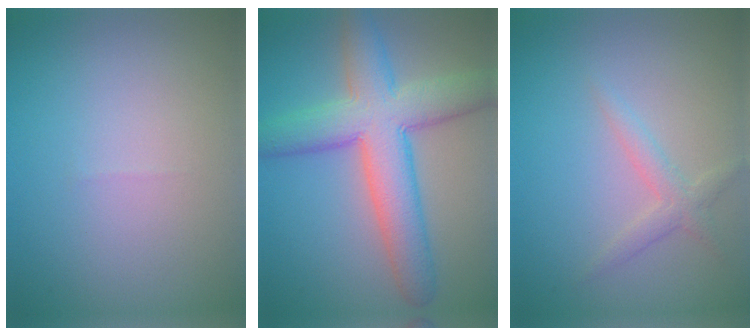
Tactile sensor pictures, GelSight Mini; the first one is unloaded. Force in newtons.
{"total": 8.3, "press": 8.3, "slide": 0.5}
{"total": 1.8, "press": 1.8, "slide": 0.1}